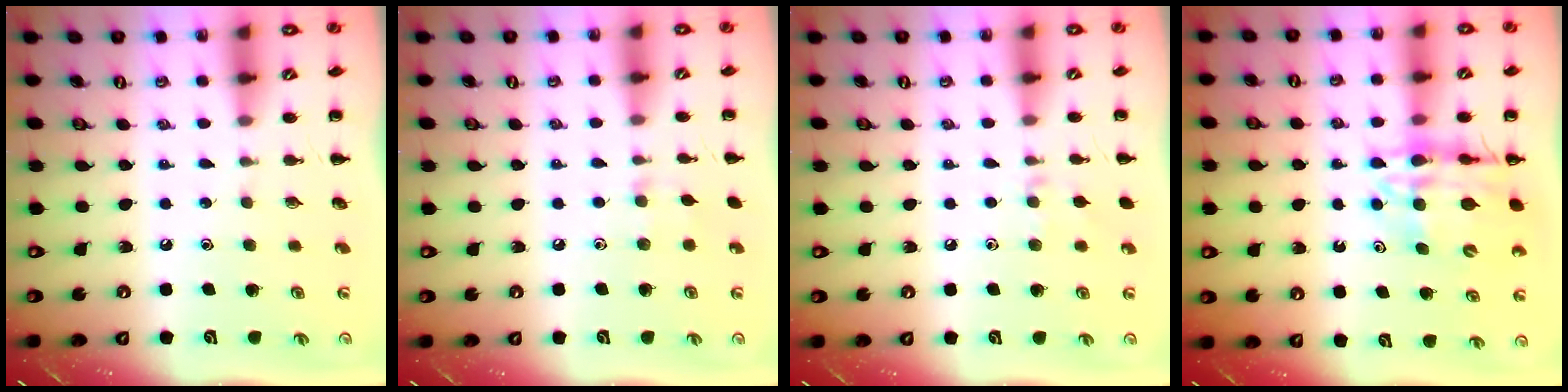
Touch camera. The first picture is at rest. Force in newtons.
{"total": 4.6, "press": 4.2, "slide": 1.9}
{"total": 6.1, "press": 5.8, "slide": 2.0}
{"total": 14.4, "press": 13.9, "slide": 3.5}